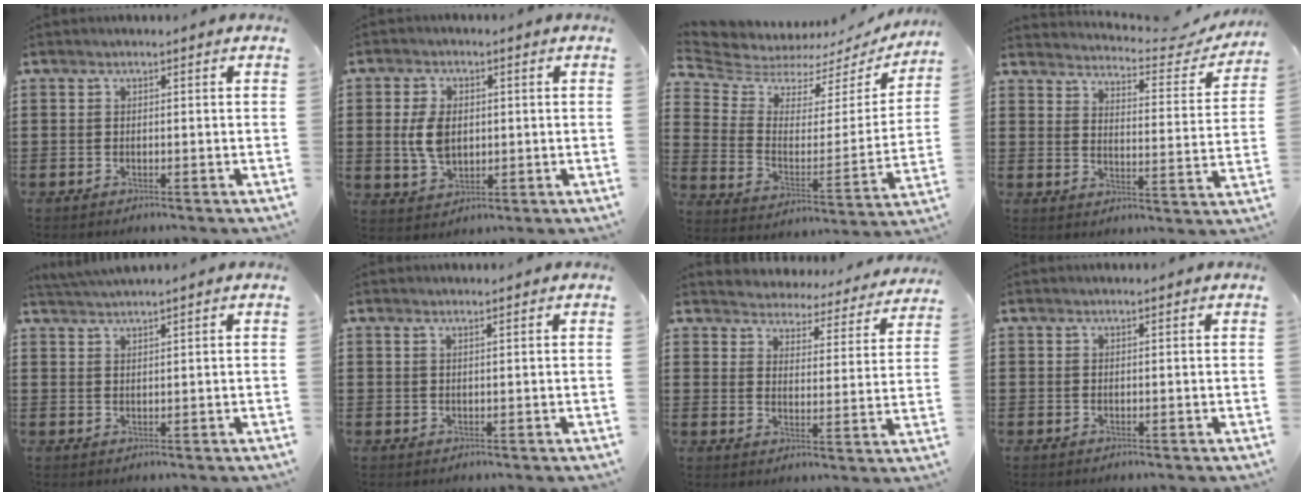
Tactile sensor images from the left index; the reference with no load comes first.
{"total": 6.0, "force": [0.4, 3.8, 4.6], "torque": [-0.117, 0.004, 0.001]}
{"total": 5.4, "force": [4.9, 2.0, 0.8], "torque": [-0.053, -0.044, 0.081]}
{"total": 4.0, "force": [3.8, 0.2, 1.2], "torque": [-0.032, -0.033, 0.054]}
{"total": 2.1, "force": [1.9, -0.3, 0.6], "torque": [-0.017, -0.001, 0.038]}
{"total": 0.8, "force": [0.7, 0.0, 0.4], "torque": [-0.010, -0.002, 0.013]}
{"total": 4.0, "force": [4.0, 0.2, -0.5], "torque": [-0.018, -0.037, 0.064]}
{"total": 0.0}